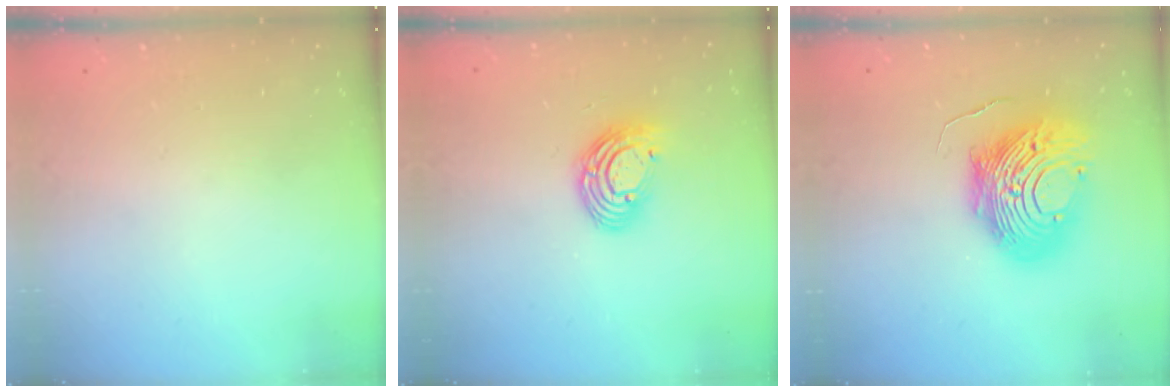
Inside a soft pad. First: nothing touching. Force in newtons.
{"total": 10.3, "press": 10.3, "slide": 1.0}
{"total": 15.7, "press": 15.6, "slide": 1.5}